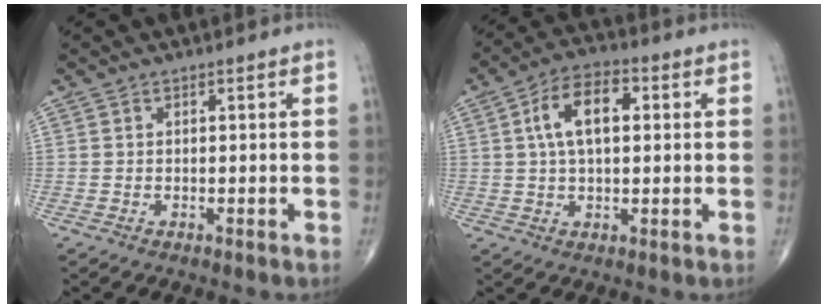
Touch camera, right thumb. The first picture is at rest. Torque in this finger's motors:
{"motor_torque": [0.18, 0.21, 0.73, 0.42, 0.12]}